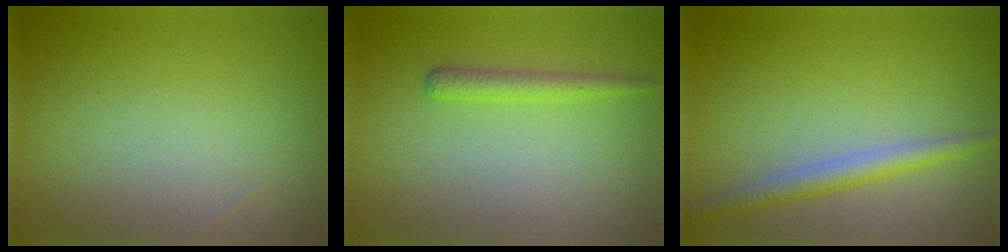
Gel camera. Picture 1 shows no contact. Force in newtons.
{"total": 1.7, "press": 1.7, "slide": 0.1}
{"total": 2.6, "press": 2.6, "slide": 0.0}